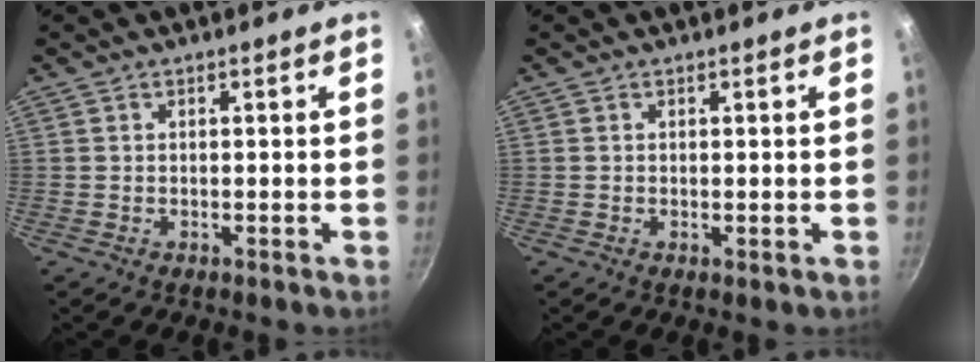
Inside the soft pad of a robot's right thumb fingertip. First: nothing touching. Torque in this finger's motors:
{"motor_torque": [-0.41, -0.01, -0.41, 0.02, -0.04]}